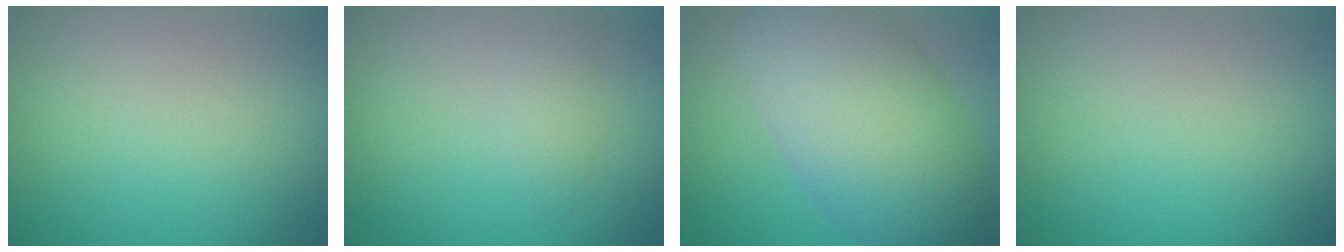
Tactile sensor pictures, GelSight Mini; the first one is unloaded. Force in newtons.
{"total": 1.3, "press": 1.3, "slide": 0.1}
{"total": 10.0, "press": 10.0, "slide": 0.2}
{"total": 0.0}